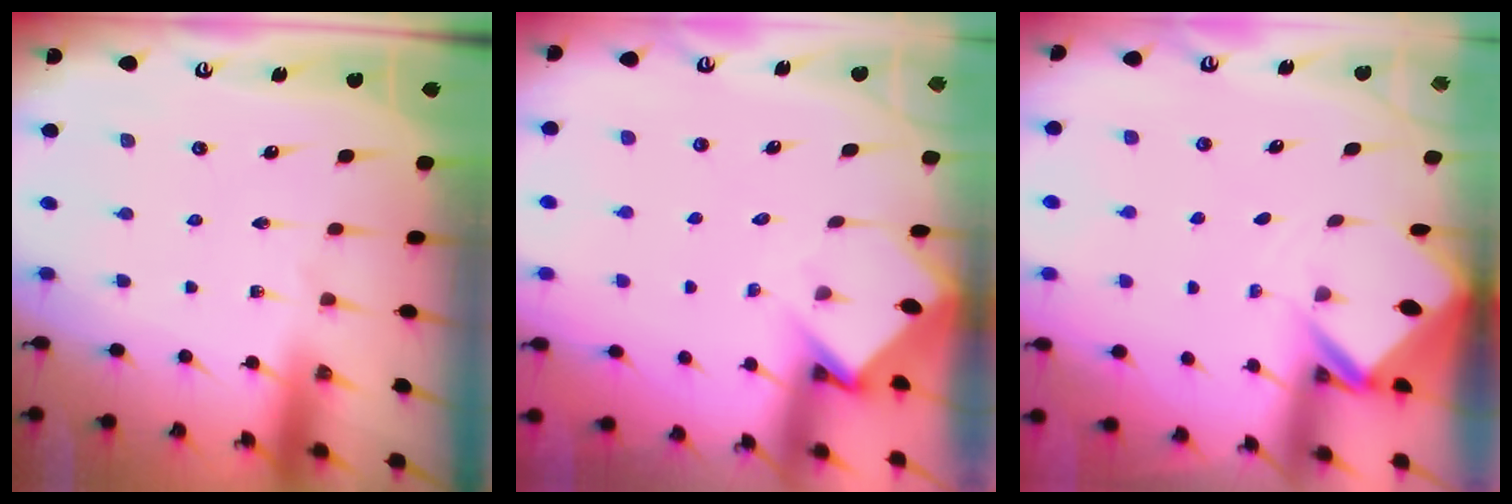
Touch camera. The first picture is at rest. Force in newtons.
{"total": 3.7, "press": 3.7, "slide": 0.3}
{"total": 2.9, "press": 2.9, "slide": 0.2}